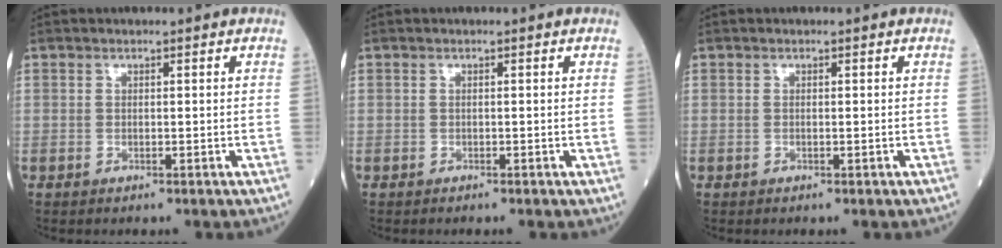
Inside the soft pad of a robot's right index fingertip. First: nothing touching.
{"total": 0.0}
{"total": 0.0}